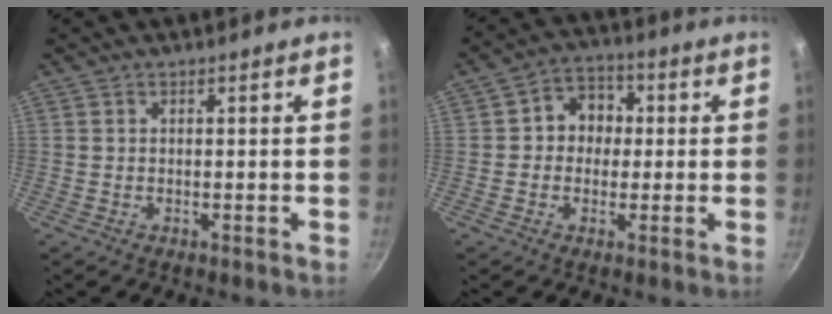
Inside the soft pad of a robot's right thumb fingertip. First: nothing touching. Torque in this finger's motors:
{"motor_torque": [-0.44, 0.69, 0.19, 0.28, 0.03]}